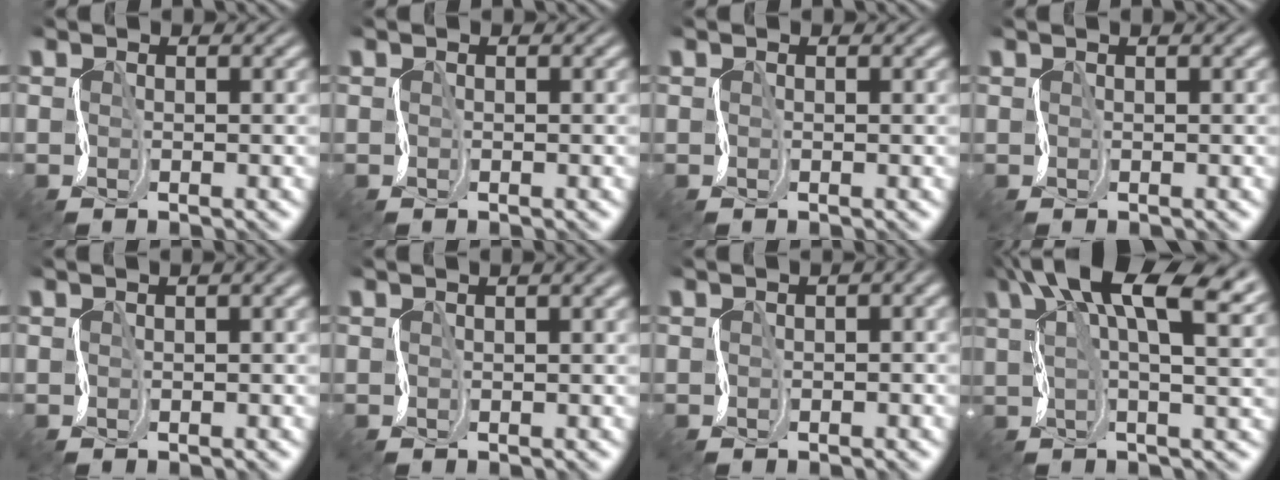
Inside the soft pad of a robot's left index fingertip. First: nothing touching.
{"total": 0.0}
{"total": 0.0}
{"total": 2.5, "force": [1.4, 0.9, 1.9], "torque": [-0.032, 0.014, 0.013]}
{"total": 3.9, "force": [1.5, 1.8, 3.1], "torque": [-0.051, 0.020, 0.018]}
{"total": 4.8, "force": [2.2, 2.2, 3.7], "torque": [-0.053, 0.026, 0.021]}
{"total": 4.1, "force": [1.1, 2.2, 3.3], "torque": [-0.050, 0.015, 0.009]}
{"total": 12.4, "force": [6.8, 4.0, 9.6], "torque": [-0.162, 0.030, 0.100]}